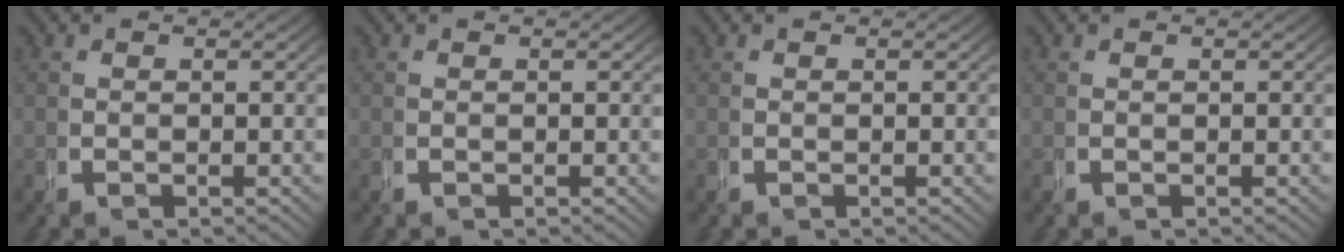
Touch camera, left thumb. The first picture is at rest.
{"total": 0.0}
{"total": 0.0}
{"total": 0.0}